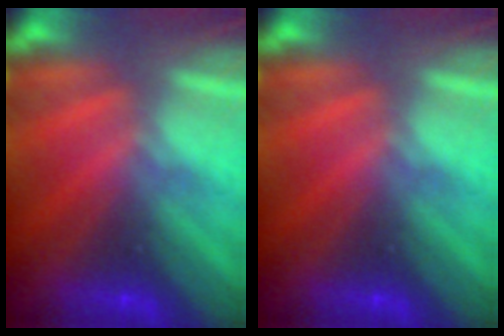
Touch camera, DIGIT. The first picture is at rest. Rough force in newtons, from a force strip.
{"total": 0.0}